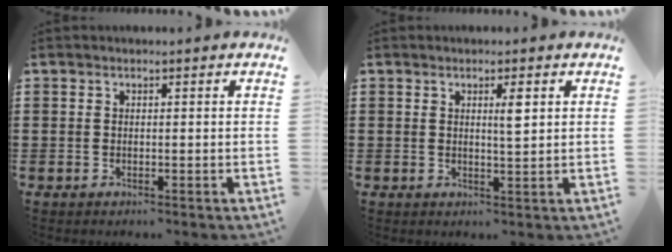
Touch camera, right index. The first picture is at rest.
{"total": 2.8, "force": [1.0, 0.5, 2.6], "torque": [-0.045, 0.001, 0.012]}